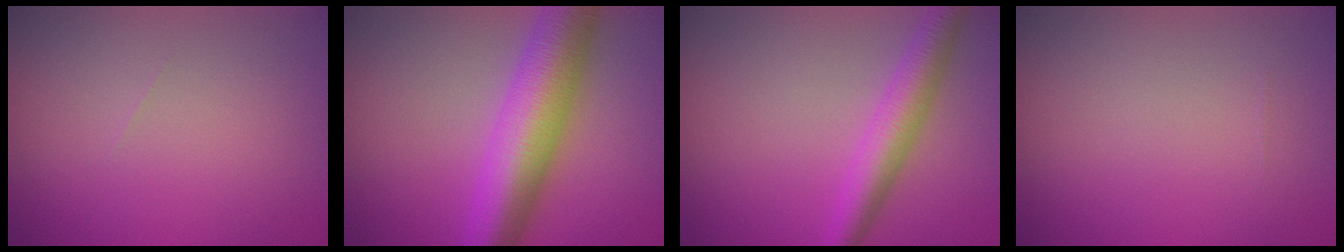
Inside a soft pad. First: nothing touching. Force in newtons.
{"total": 8.9, "press": 8.9, "slide": 0.1}
{"total": 4.2, "press": 4.2, "slide": 0.1}
{"total": 0.0}